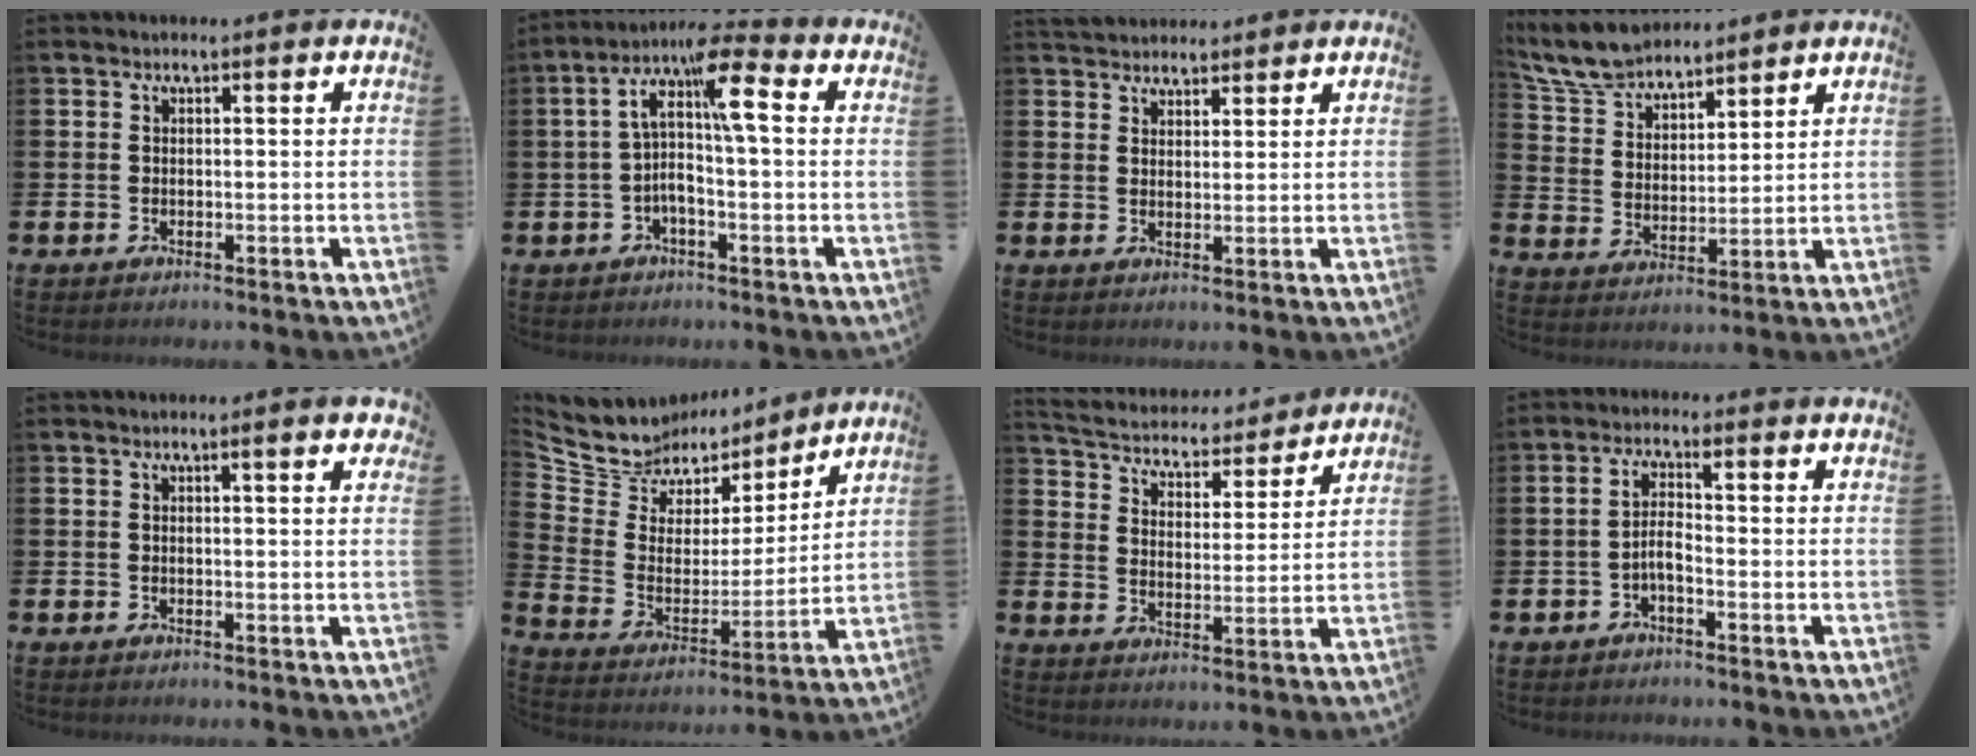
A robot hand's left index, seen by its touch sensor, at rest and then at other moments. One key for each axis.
{"total": 9.2, "fx": 2.3, "fy": 2.0, "fz": 8.7, "tx": -0.177, "ty": -0.018, "tz": 0.034}
{"total": 3.3, "fx": 3.1, "fy": 1.1, "fz": -0.5, "tx": -0.003, "ty": -0.009, "tz": 0.058}
{"total": 7.4, "fx": 6.9, "fy": 2.0, "fz": 1.7, "tx": -0.060, "ty": -0.027, "tz": 0.127}
{"total": 2.6, "fx": 1.4, "fy": 0.4, "fz": 2.2, "tx": -0.030, "ty": 0.000, "tz": 0.019}
{"total": 7.8, "fx": 6.9, "fy": 3.7, "fz": -0.4, "tx": -0.044, "ty": -0.059, "tz": 0.124}
{"total": 4.8, "fx": 4.5, "fy": 1.4, "fz": 0.4, "tx": -0.041, "ty": -0.041, "tz": 0.073}
{"total": 2.6, "fx": -0.6, "fy": 0.7, "fz": 2.4, "tx": -0.044, "ty": 0.003, "tz": -0.013}